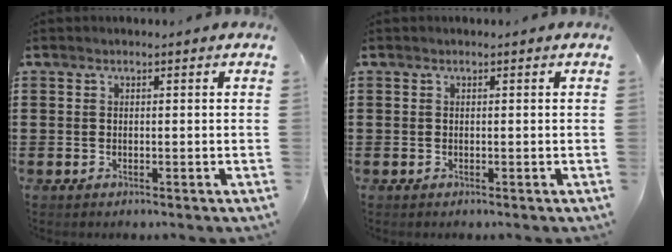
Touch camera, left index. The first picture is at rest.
{"total": 0.0}